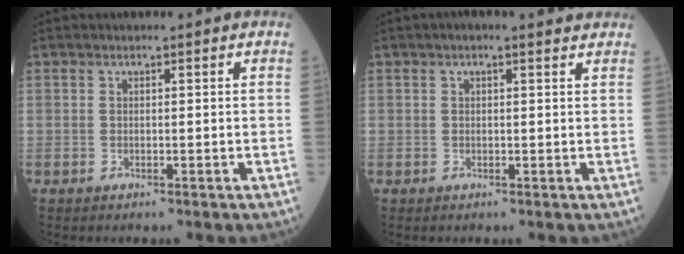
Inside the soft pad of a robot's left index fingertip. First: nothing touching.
{"total": 3.4, "force": [2.7, 0.5, 2.0], "torque": [-0.033, 0.021, 0.030]}